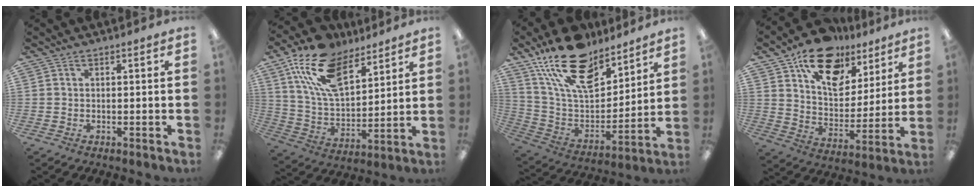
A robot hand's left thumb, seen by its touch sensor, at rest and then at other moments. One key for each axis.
{"total": 19.1, "fx": 11.8, "fy": 9.8, "fz": 11.4, "tx": -0.227, "ty": -0.044, "tz": 0.217}
{"total": 21.9, "fx": 15.0, "fy": 10.6, "fz": 11.8, "tx": -0.223, "ty": -0.083, "tz": 0.273}
{"total": 17.8, "fx": 11.5, "fy": 10.6, "fz": 8.6, "tx": -0.136, "ty": -0.061, "tz": 0.206}